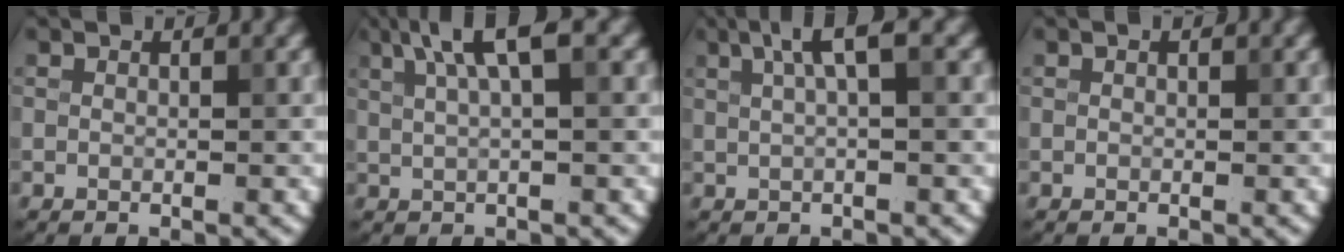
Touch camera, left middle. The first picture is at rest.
{"total": 4.7, "force": [2.3, 1.1, 4.0], "torque": [-0.065, 0.009, 0.038]}
{"total": 3.5, "force": [1.4, 0.7, 3.1], "torque": [-0.049, 0.009, 0.023]}
{"total": 0.0}